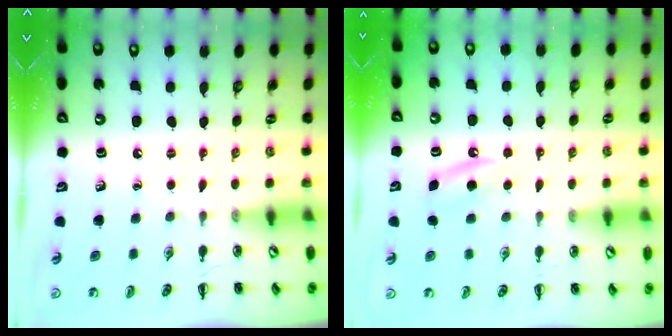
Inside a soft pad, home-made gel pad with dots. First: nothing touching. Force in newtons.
{"total": 5.1, "press": 4.8, "slide": 1.6}